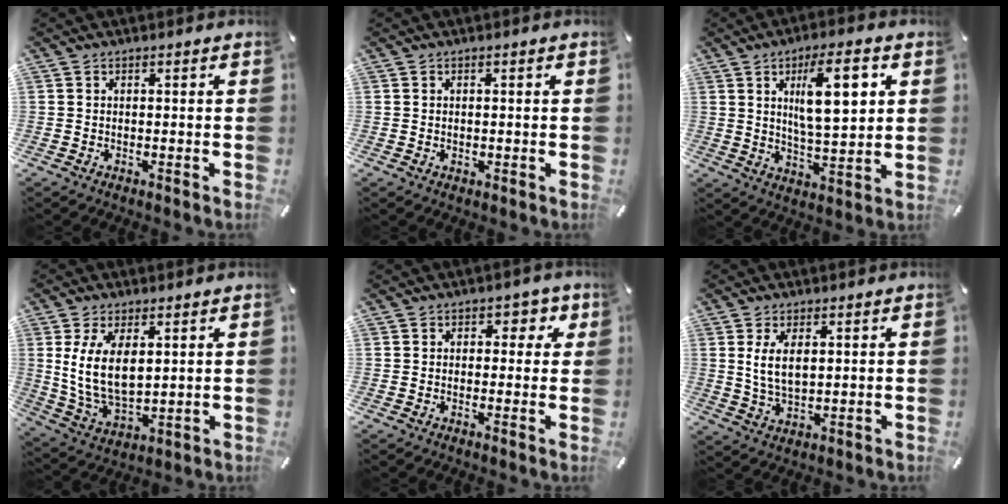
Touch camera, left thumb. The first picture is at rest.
{"total": 0.5, "force": [0.1, 0.5, 0.1], "torque": [-0.002, 0.004, 0.001]}
{"total": 13.8, "force": [5.3, 4.8, 11.8], "torque": [-0.183, -0.010, 0.083]}
{"total": 11.0, "force": [3.3, 6.3, 8.4], "torque": [-0.195, -0.011, 0.058]}
{"total": 3.6, "force": [1.0, 2.8, 1.9], "torque": [-0.004, -0.005, 0.007]}
{"total": 6.4, "force": [2.0, 3.3, 5.2], "torque": [-0.114, -0.003, 0.030]}